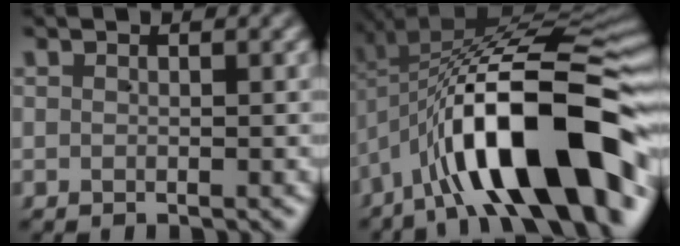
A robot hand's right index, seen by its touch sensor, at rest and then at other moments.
{"total": 16.5, "force": [-4.5, 7.6, 13.9], "torque": [-0.237, -0.015, -0.053]}